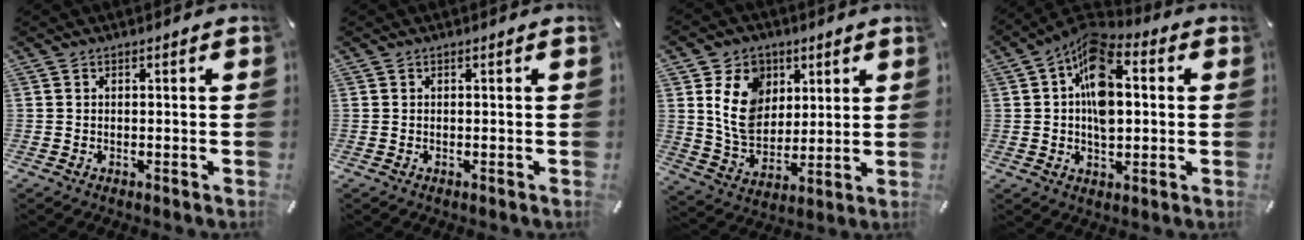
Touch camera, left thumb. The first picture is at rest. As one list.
[{"total": 0.0}, {"total": 12.7, "force": [3.9, 10.5, 6.0], "torque": [-0.116, -0.001, 0.077]}, {"total": 13.3, "force": [2.2, 8.1, 10.3], "torque": [-0.181, -0.007, 0.037]}]